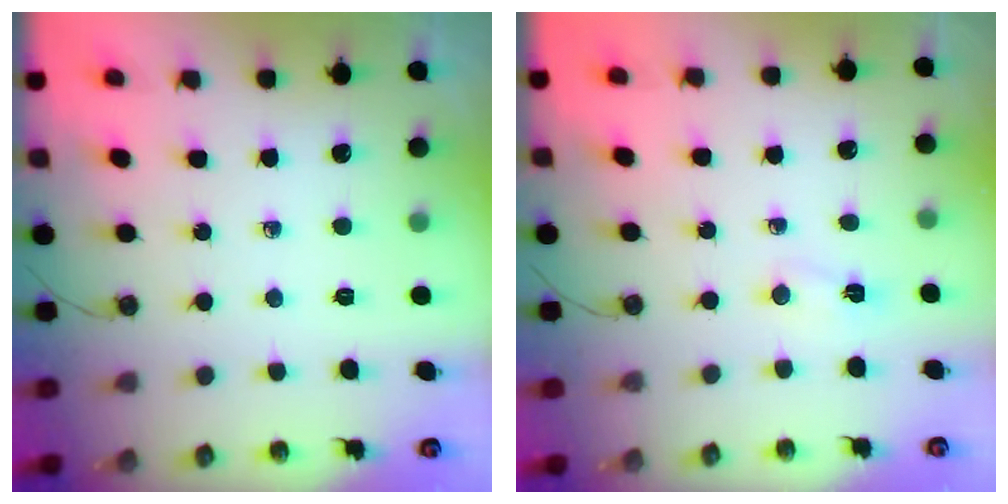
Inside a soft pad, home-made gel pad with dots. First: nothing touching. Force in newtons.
{"total": 2.1, "press": 2.0, "slide": 0.5}